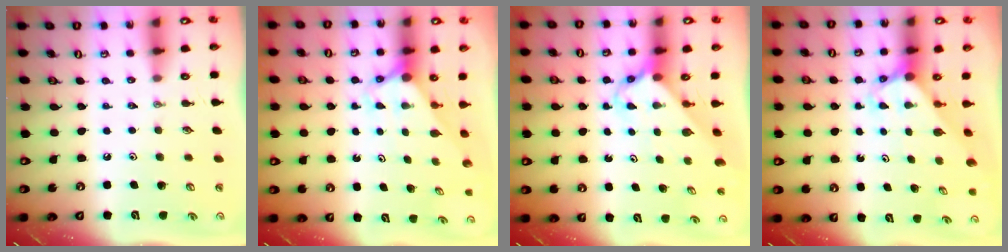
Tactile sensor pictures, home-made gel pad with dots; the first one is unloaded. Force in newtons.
{"total": 2.9, "press": 2.9, "slide": 0.0}
{"total": 2.8, "press": 2.8, "slide": 0.2}
{"total": 3.0, "press": 3.0, "slide": 0.2}